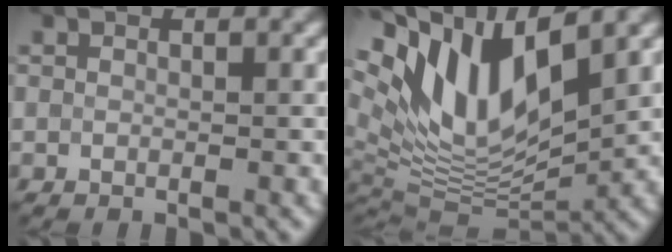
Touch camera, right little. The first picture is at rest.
{"total": 12.1, "force": [5.5, 4.6, 9.7], "torque": [-0.185, 0.007, 0.101]}